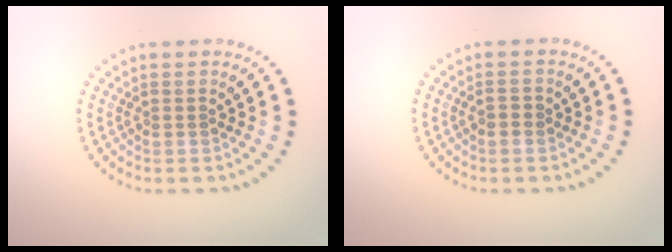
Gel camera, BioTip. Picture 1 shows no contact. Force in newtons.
{"total": 0.7, "press": 0.7, "slide": 0.3}